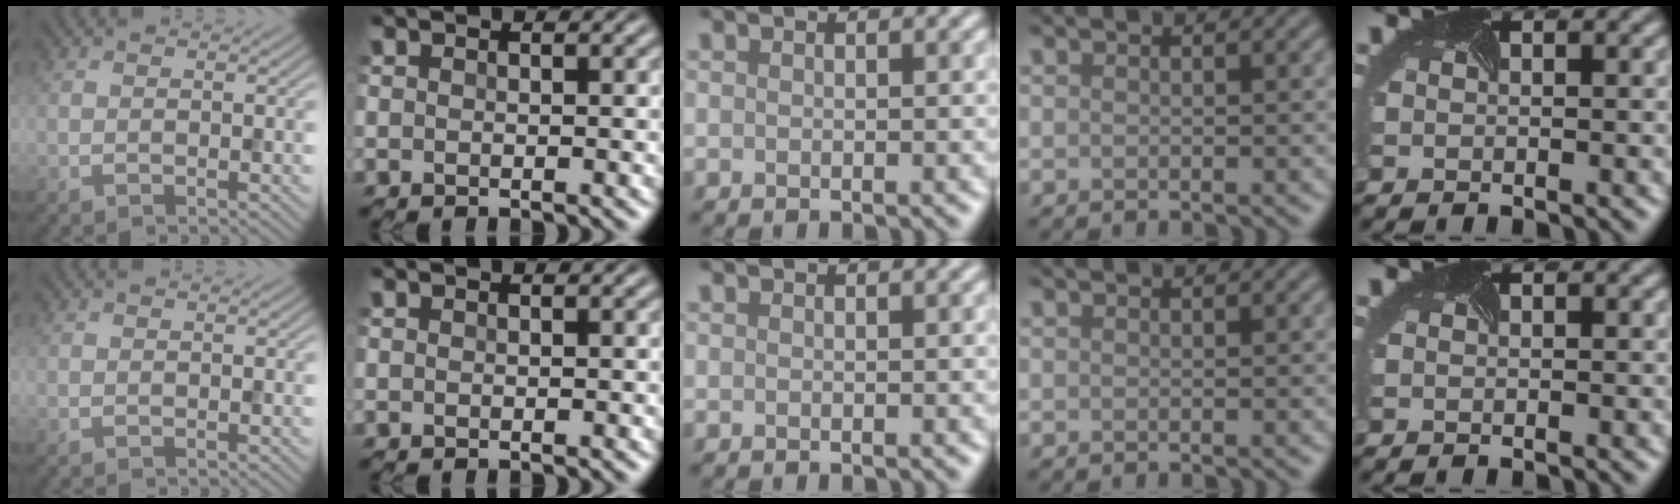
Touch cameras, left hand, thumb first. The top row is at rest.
{}